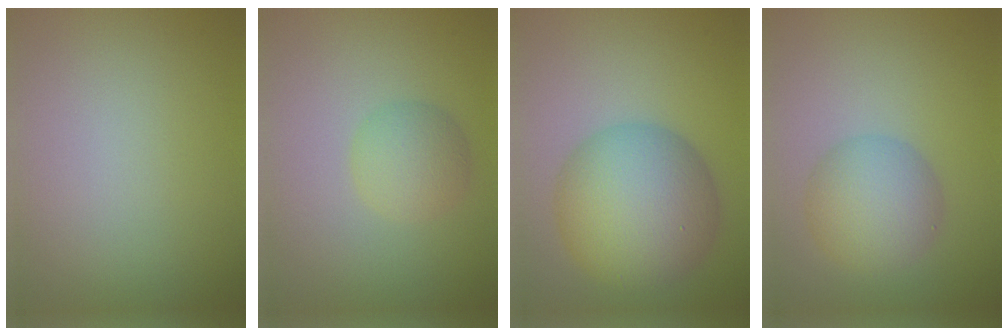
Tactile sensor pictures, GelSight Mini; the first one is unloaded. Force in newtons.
{"total": 2.9, "press": 2.9, "slide": 0.1}
{"total": 9.6, "press": 9.6, "slide": 0.2}
{"total": 4.8, "press": 4.8, "slide": 0.2}